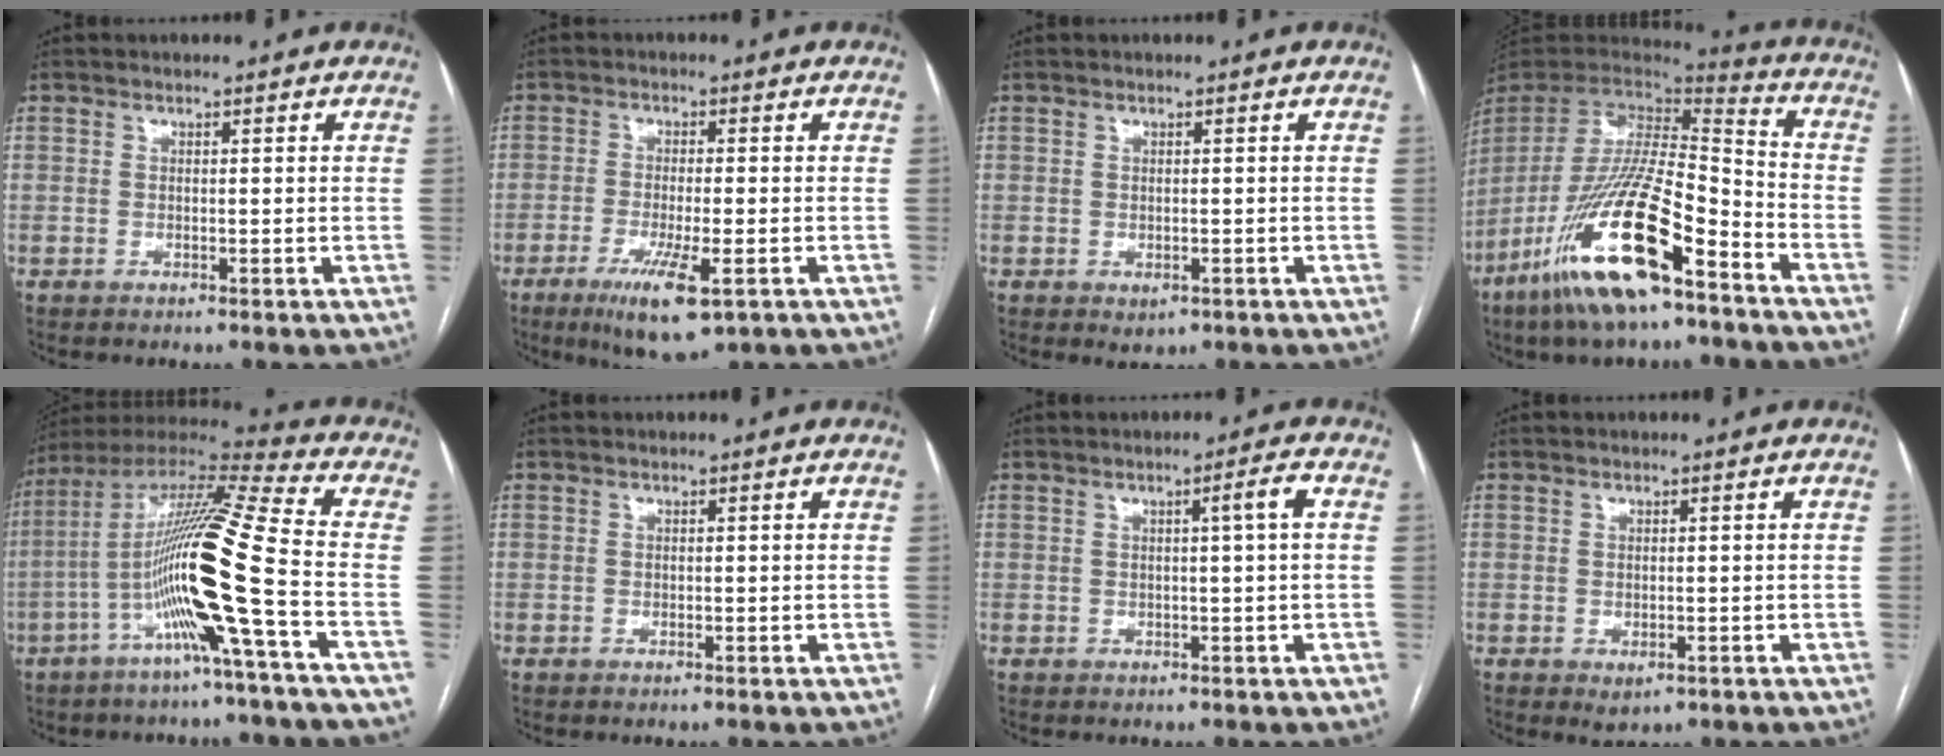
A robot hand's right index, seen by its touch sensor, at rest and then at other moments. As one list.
[{"total": 9.0, "force": [-4.5, 1.5, 7.7], "torque": [-0.138, -0.024, -0.069]}, {"total": 1.8, "force": [-0.8, 1.1, 1.2], "torque": [-0.014, -0.001, -0.001]}, {"total": 22.8, "force": [-13.5, 4.6, 17.8], "torque": [-0.362, -0.047, -0.253]}, {"total": 18.0, "force": [-5.4, -1.6, 17.1], "torque": [-0.324, 0.000, -0.110]}, {"total": 0.0}, {"total": 2.4, "force": [0.4, -0.5, 2.4], "torque": [-0.038, 0.001, 0.007]}, {"total": 2.0, "force": [-0.8, 1.1, 1.5], "torque": [-0.020, -0.003, -0.002]}]